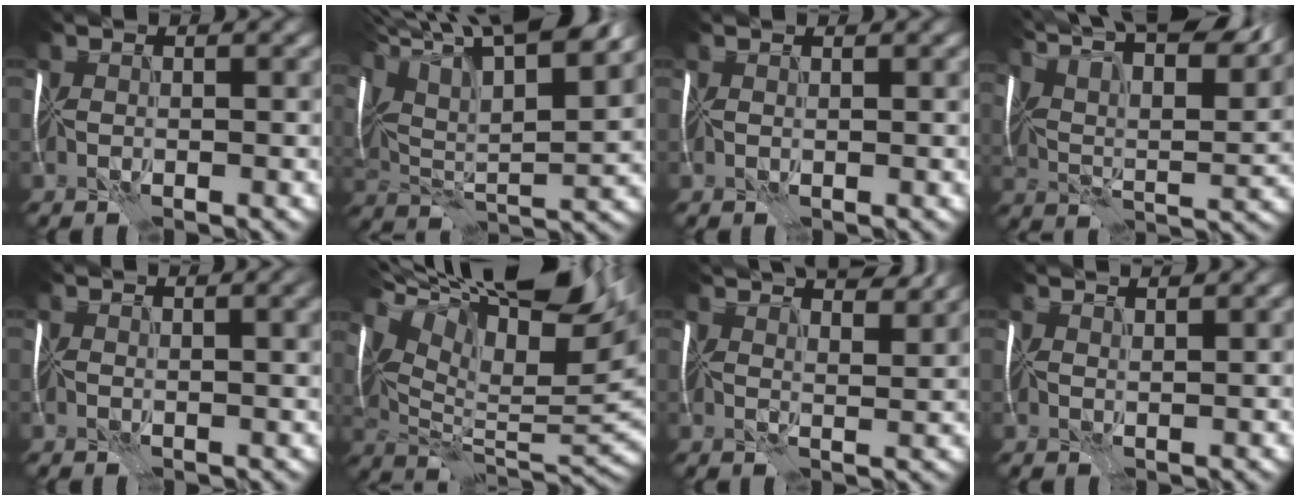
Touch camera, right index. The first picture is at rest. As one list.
[{"total": 16.1, "force": [10.0, 4.9, 11.6], "torque": [-0.207, 0.045, 0.142]}, {"total": 1.0, "force": [0.9, 0.4, 0.3], "torque": [-0.004, 0.005, 0.013]}, {"total": 16.8, "force": [12.4, 4.8, 10.3], "torque": [-0.182, 0.035, 0.167]}, {"total": 4.5, "force": [2.6, 1.5, 3.3], "torque": [-0.023, 0.014, 0.031]}, {"total": 17.0, "force": [9.0, 6.8, 12.8], "torque": [-0.222, 0.042, 0.151]}, {"total": 8.9, "force": [7.4, 2.3, 4.3], "torque": [-0.050, 0.023, 0.070]}, {"total": 3.2, "force": [2.9, 0.7, 1.2], "torque": [-0.015, 0.013, 0.026]}]